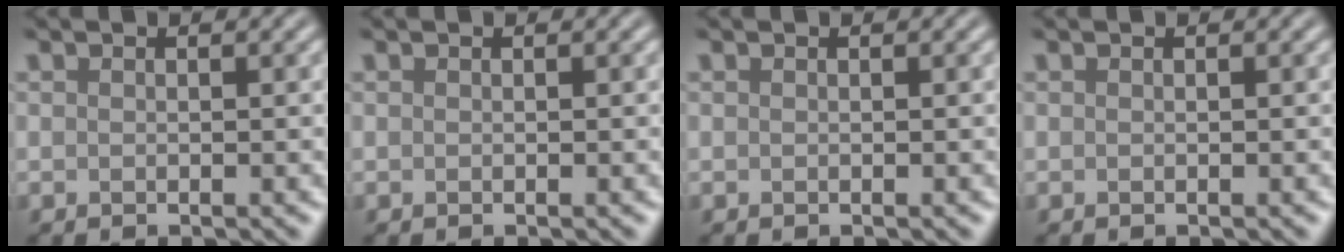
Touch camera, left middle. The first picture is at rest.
{"total": 0.0}
{"total": 0.0}
{"total": 0.0}